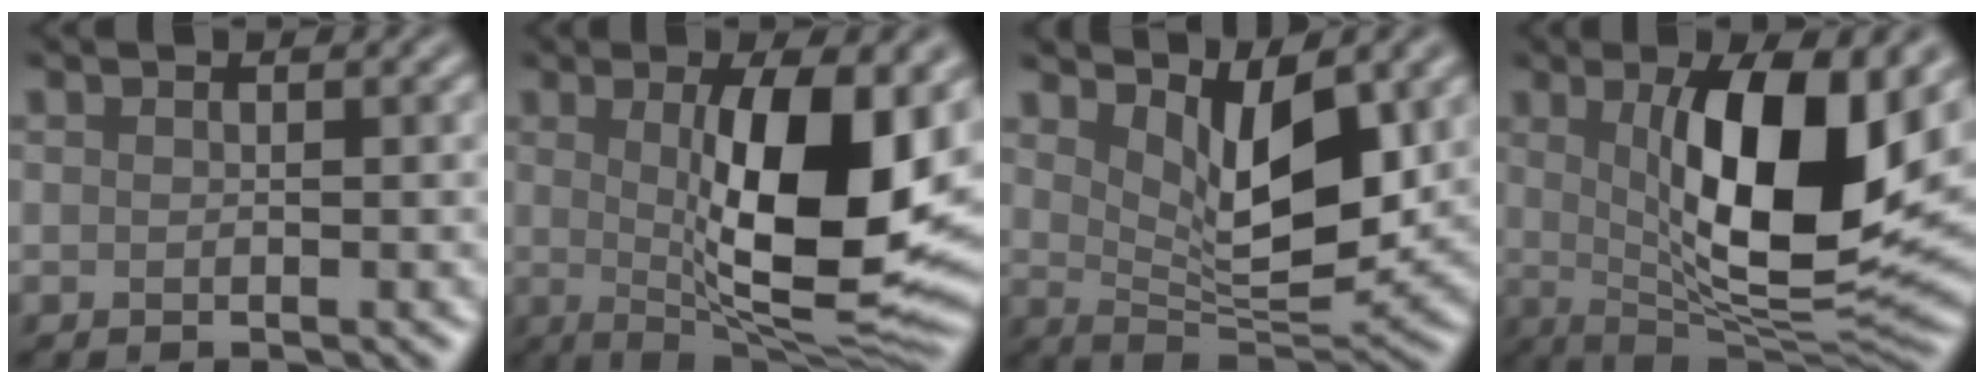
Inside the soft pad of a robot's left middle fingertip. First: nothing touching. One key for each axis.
{"total": 12.6, "fx": 1.0, "fy": 3.9, "fz": 11.9, "tx": -0.171, "ty": -0.012, "tz": 0.020}
{"total": 7.3, "fx": 2.5, "fy": 3.0, "fz": 6.1, "tx": -0.108, "ty": -0.023, "tz": 0.048}
{"total": 12.4, "fx": 2.2, "fy": 4.1, "fz": 11.5, "tx": -0.173, "ty": -0.009, "tz": 0.040}